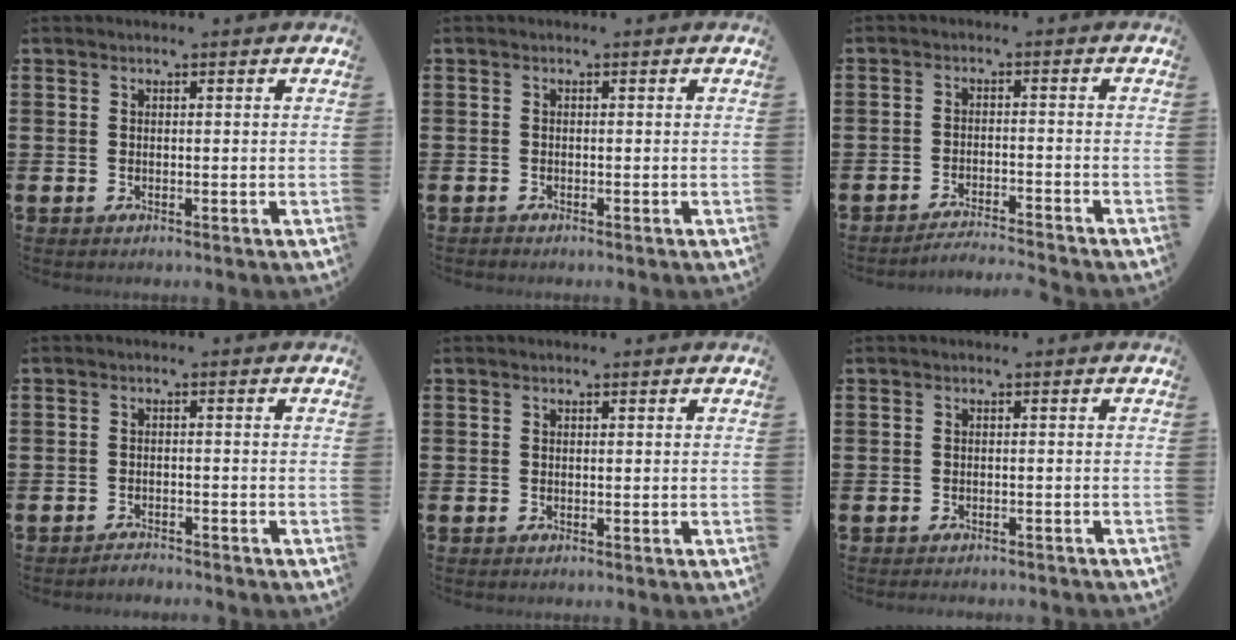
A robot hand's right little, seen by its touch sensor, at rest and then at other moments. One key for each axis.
{"total": 0.0}
{"total": 2.5, "fx": -2.4, "fy": -0.3, "fz": 0.2, "tx": -0.006, "ty": 0.002, "tz": -0.051}
{"total": 1.6, "fx": -1.6, "fy": -0.1, "fz": -0.2, "tx": -0.001, "ty": 0.005, "tz": -0.034}
{"total": 0.0}
{"total": 0.8, "fx": -0.8, "fy": 0.0, "fz": 0.1, "tx": -0.002, "ty": -0.001, "tz": -0.017}